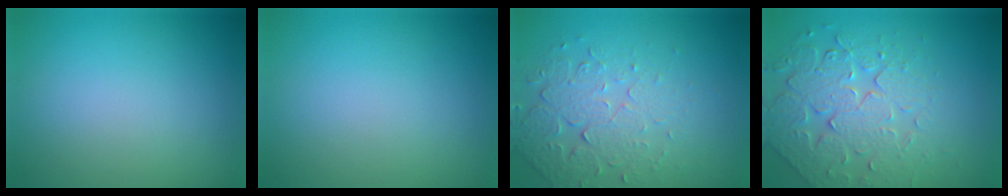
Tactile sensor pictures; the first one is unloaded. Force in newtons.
{"total": 0.0}
{"total": 5.0, "press": 3.3, "slide": 3.7}
{"total": 5.0, "press": 4.8, "slide": 1.5}